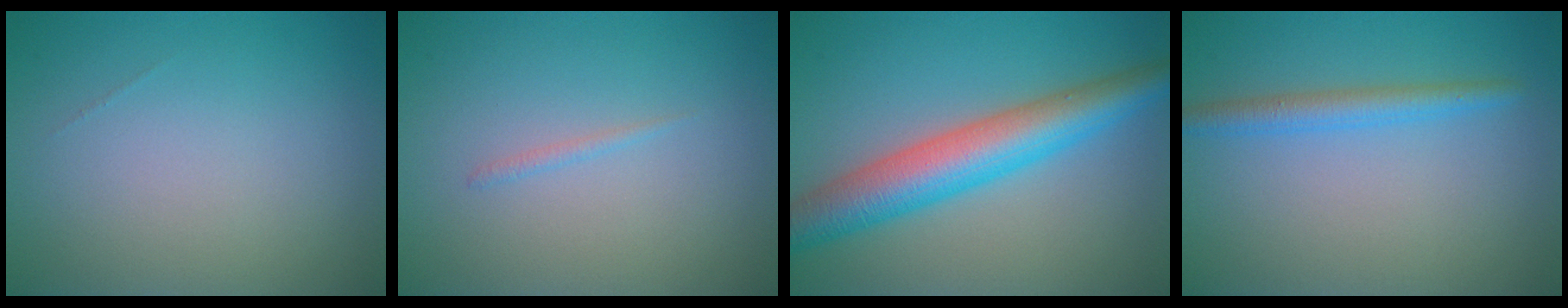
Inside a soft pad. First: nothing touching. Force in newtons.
{"total": 0.6, "press": 0.5, "slide": 0.1}
{"total": 7.3, "press": 7.3, "slide": 0.2}
{"total": 2.4, "press": 2.4, "slide": 0.2}